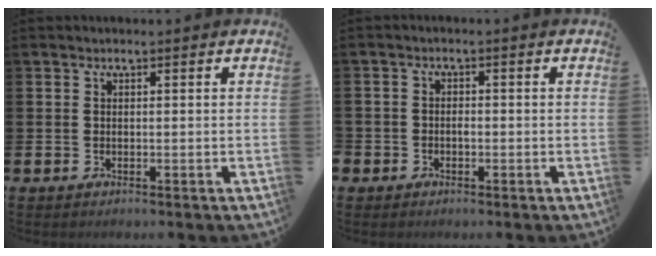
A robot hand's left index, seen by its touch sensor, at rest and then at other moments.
{"total": 1.4, "force": [-0.7, 1.2, 0.3], "torque": [0.001, -0.003, -0.018]}